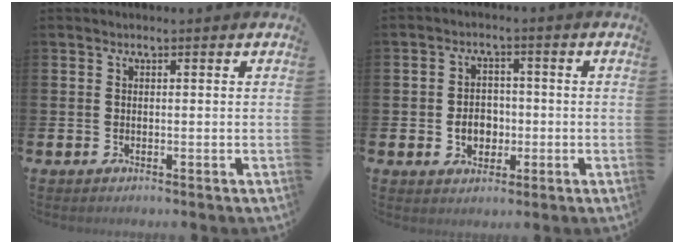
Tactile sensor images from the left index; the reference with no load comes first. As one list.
[{"total": 4.0, "force": [-0.8, 3.2, 2.2], "torque": [-0.031, 0.000, -0.023]}]